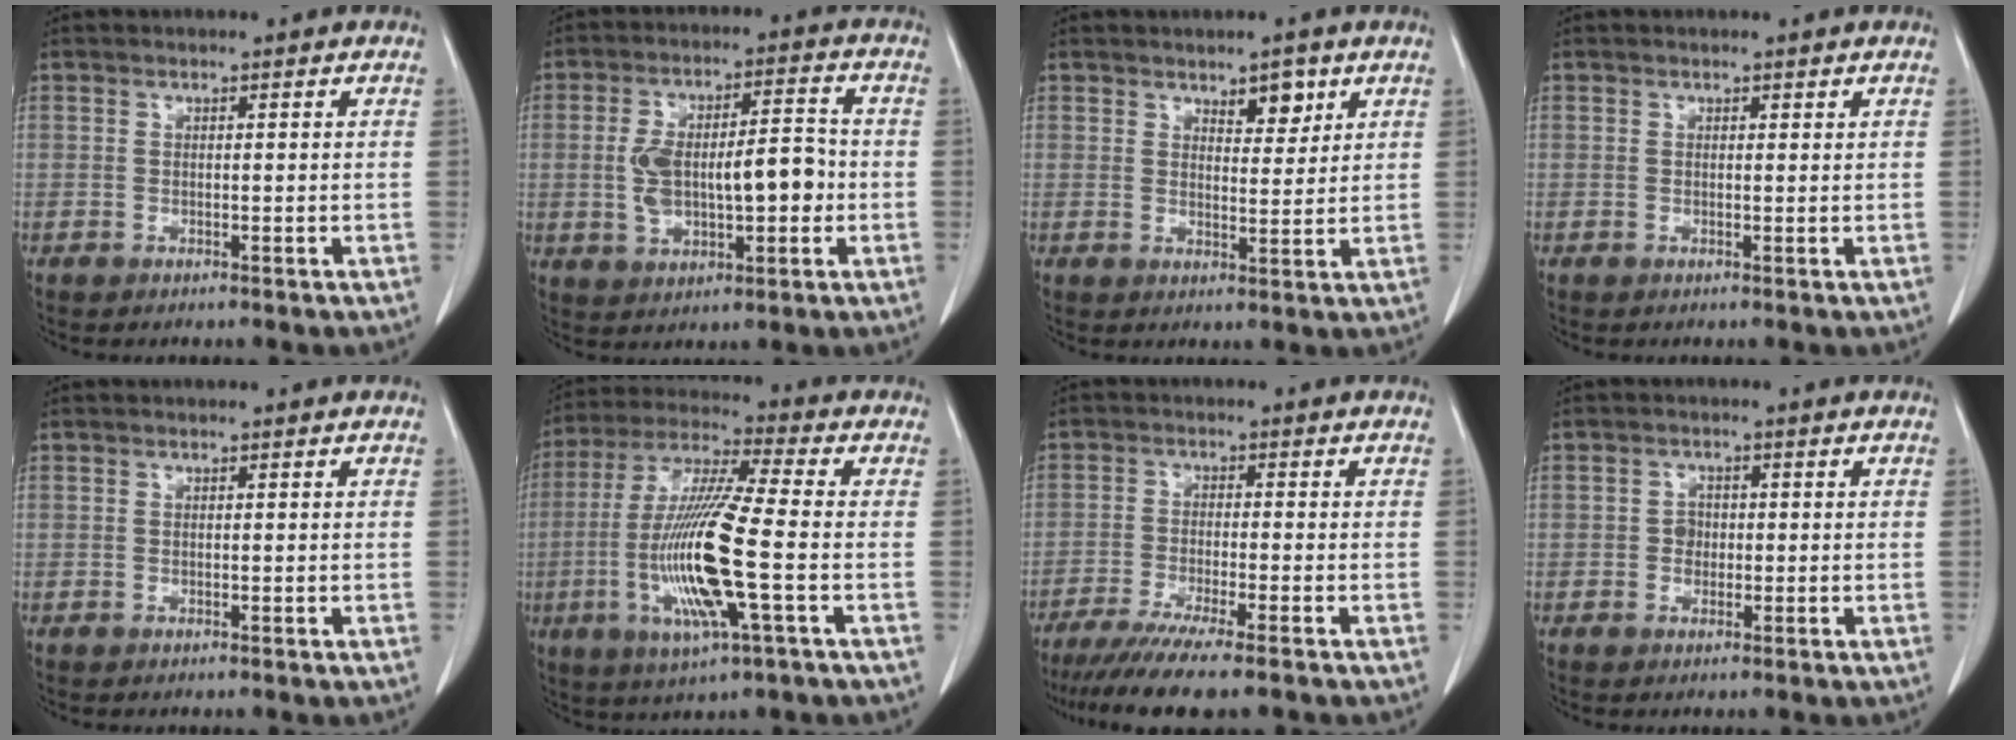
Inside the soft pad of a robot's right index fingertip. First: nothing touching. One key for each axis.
{"total": 11.5, "fx": -0.9, "fy": 4.5, "fz": 10.5, "tx": -0.194, "ty": 0.023, "tz": -0.006}
{"total": 3.8, "fx": 2.4, "fy": 1.6, "fz": 2.5, "tx": -0.031, "ty": -0.004, "tz": 0.038}
{"total": 0.0}
{"total": 0.0}
{"total": 16.1, "fx": -3.4, "fy": 0.8, "fz": 15.7, "tx": -0.328, "ty": -0.014, "tz": -0.067}
{"total": 10.4, "fx": -8.3, "fy": -0.2, "fz": 6.2, "tx": -0.087, "ty": -0.028, "tz": -0.132}
{"total": 1.8, "fx": -0.2, "fy": 1.6, "fz": 0.9, "tx": -0.012, "ty": 0.005, "tz": -0.004}